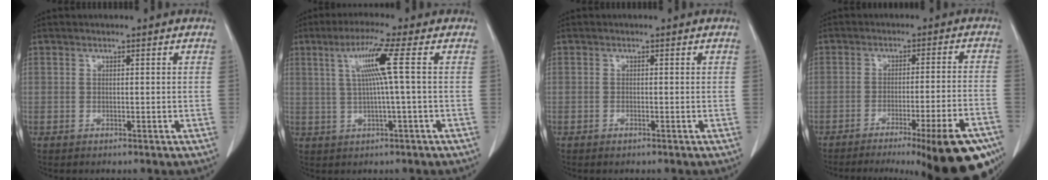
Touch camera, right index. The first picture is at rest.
{"total": 6.6, "force": [1.4, -1.4, 6.3], "torque": [-0.121, 0.012, 0.034]}
{"total": 0.6, "force": [-0.4, 0.1, 0.3], "torque": [-0.009, -0.001, -0.006]}
{"total": 19.5, "force": [-13.7, 1.7, 13.8], "torque": [-0.113, 0.000, -0.189]}